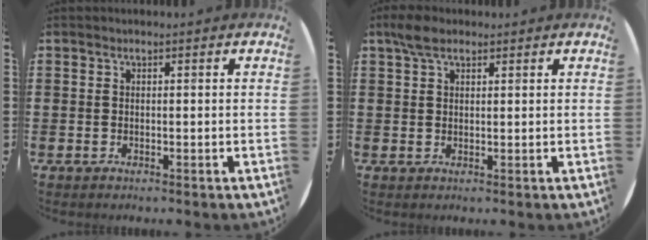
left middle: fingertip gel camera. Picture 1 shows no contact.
{"total": 3.0, "force": [2.1, 1.4, 1.5], "torque": [-0.027, 0.004, 0.038]}